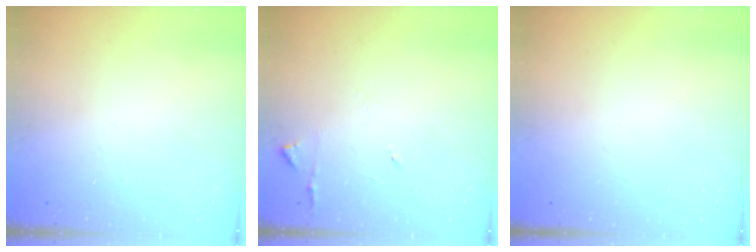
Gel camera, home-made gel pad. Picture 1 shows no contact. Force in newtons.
{"total": 5.8, "press": 5.8, "slide": 0.7}
{"total": 1.6, "press": 1.5, "slide": 0.1}